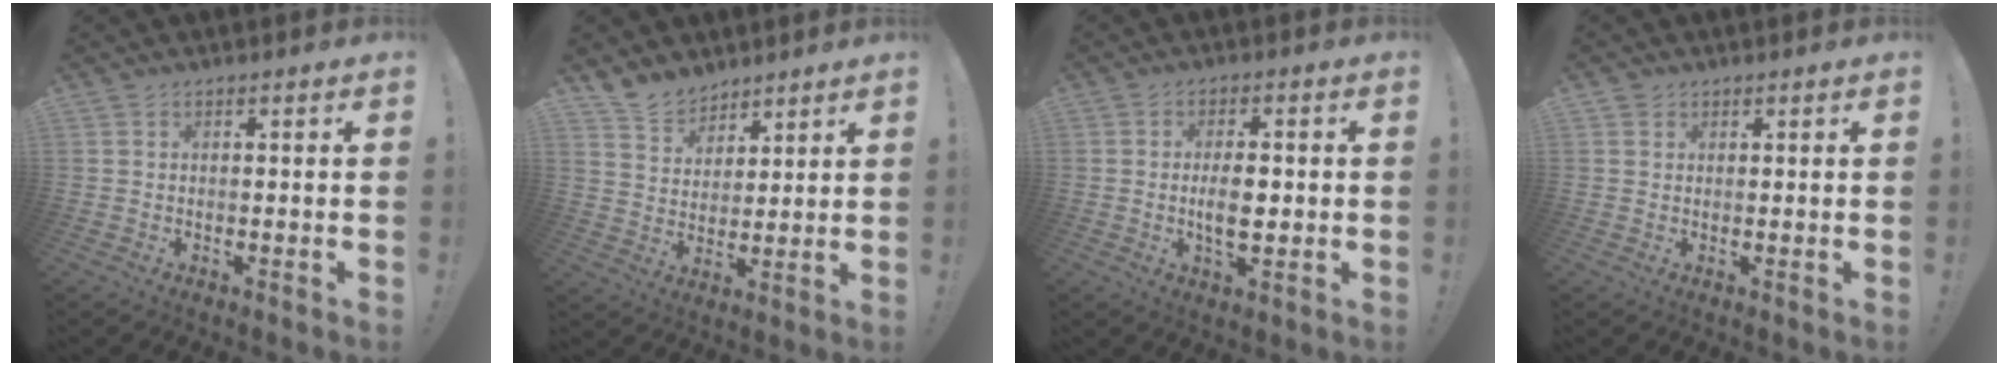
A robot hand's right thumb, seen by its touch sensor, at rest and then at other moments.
{"total": 8.5, "force": [7.1, 4.5, 0.7], "torque": [-0.025, -0.053, 0.142]}
{"total": 6.9, "force": [-0.4, 3.0, 6.2], "torque": [-0.107, -0.006, -0.016]}
{"total": 1.4, "force": [1.0, 1.1, 0.0], "torque": [0.001, -0.001, 0.019]}